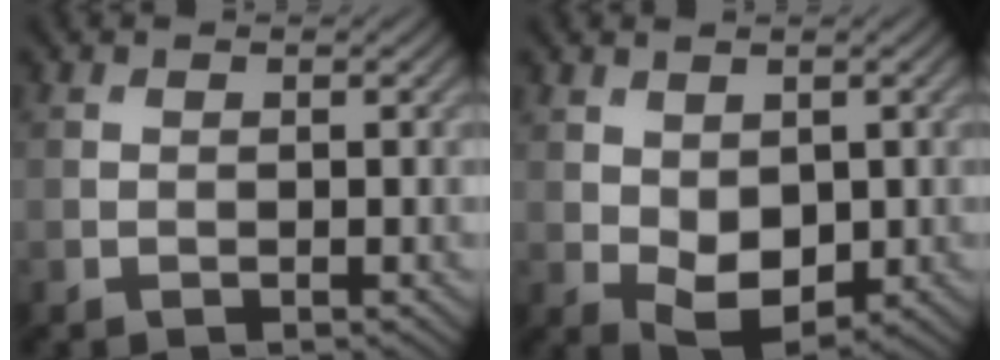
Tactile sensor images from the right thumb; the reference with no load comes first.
{"total": 5.1, "force": [0.0, 3.3, 3.9], "torque": [-0.085, -0.011, 0.010]}